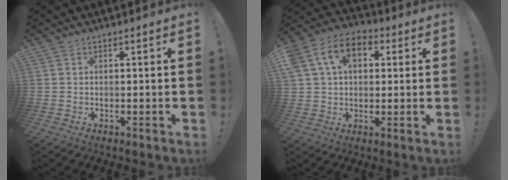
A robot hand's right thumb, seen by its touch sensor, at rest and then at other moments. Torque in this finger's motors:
{"motor_torque": [0.93, 1.10, 0.10, 0.09, 0.03]}